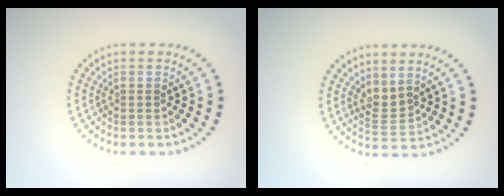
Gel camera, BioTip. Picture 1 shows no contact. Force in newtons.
{"total": 1.9, "press": 1.4, "slide": 1.3}